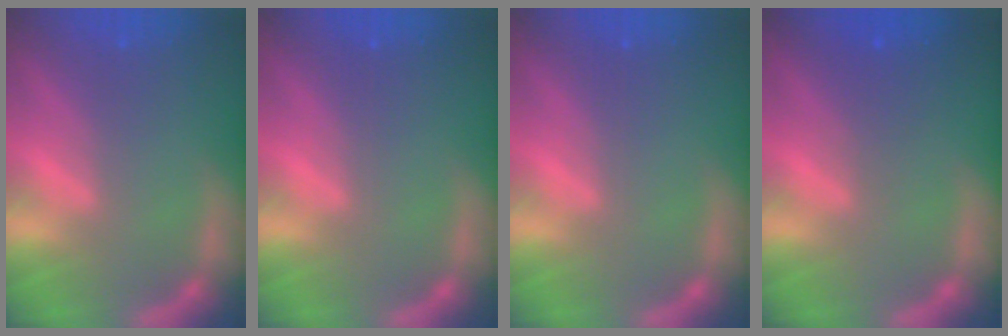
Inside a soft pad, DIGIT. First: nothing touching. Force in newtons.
{"total": 0.0}
{"total": 0.0}
{"total": 1.9}